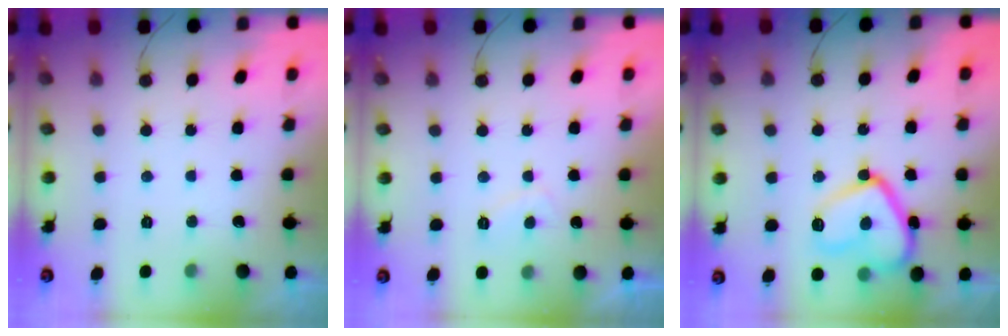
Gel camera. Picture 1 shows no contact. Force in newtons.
{"total": 1.9, "press": 1.7, "slide": 0.8}
{"total": 14.8, "press": 14.7, "slide": 1.2}